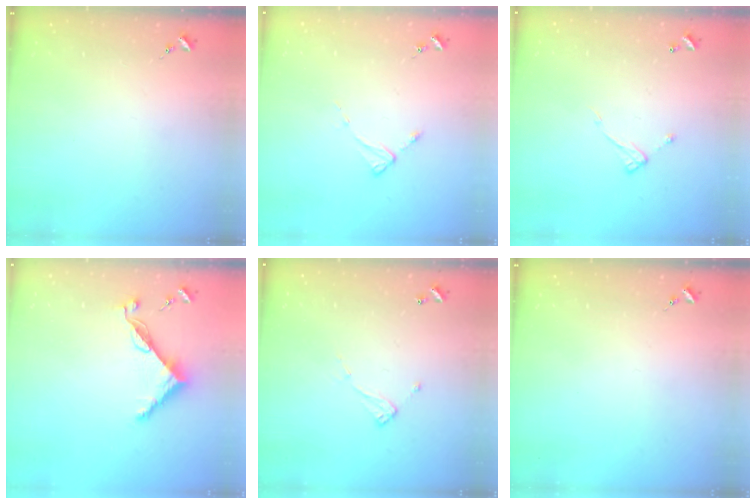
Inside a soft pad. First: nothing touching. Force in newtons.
{"total": 2.6, "press": 2.6, "slide": 0.4}
{"total": 7.5, "press": 7.4, "slide": 0.4}
{"total": 9.0, "press": 9.0, "slide": 0.6}
{"total": 6.9, "press": 6.9, "slide": 0.3}
{"total": 0.0}